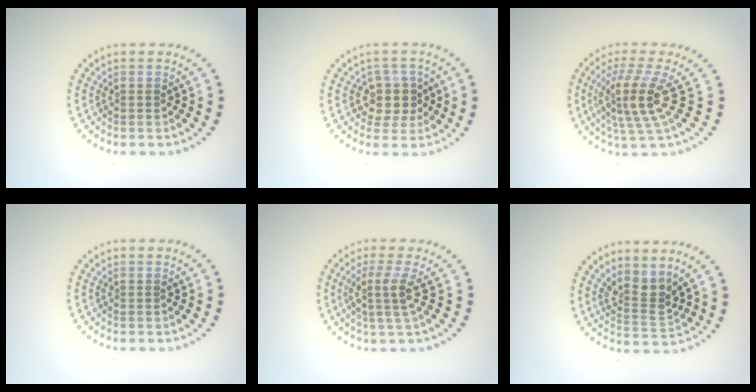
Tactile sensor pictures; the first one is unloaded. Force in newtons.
{"total": 3.0, "press": 2.6, "slide": 1.5}
{"total": 4.4, "press": 3.3, "slide": 3.0}
{"total": 0.0}
{"total": 2.7, "press": 2.1, "slide": 1.8}
{"total": 2.8, "press": 2.1, "slide": 1.8}